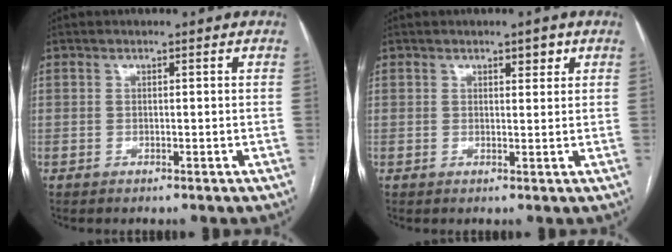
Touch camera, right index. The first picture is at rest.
{"total": 1.7, "force": [1.1, 0.5, 1.2], "torque": [-0.017, 0.000, 0.015]}